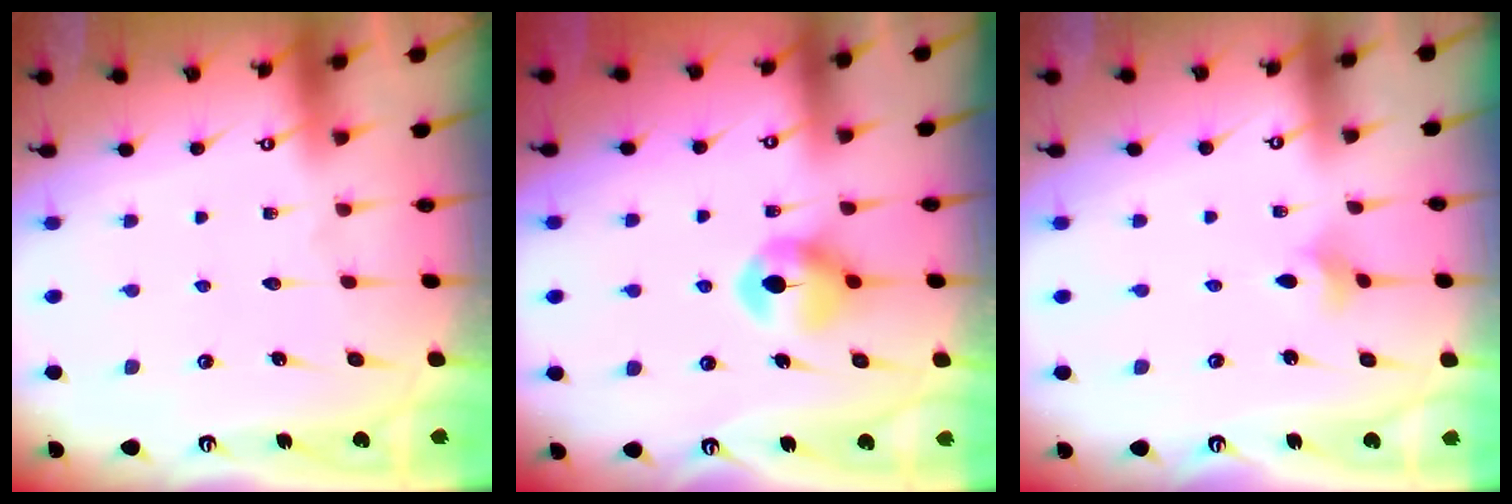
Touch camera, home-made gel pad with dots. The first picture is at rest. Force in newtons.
{"total": 8.0, "press": 7.9, "slide": 0.5}
{"total": 2.1, "press": 2.1, "slide": 0.5}